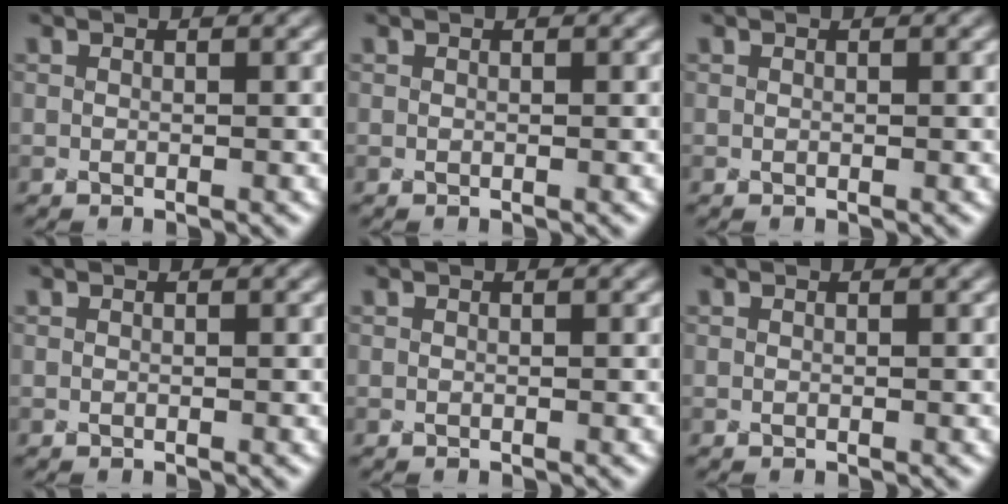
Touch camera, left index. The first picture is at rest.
{"total": 0.0}
{"total": 0.0}
{"total": 0.0}
{"total": 0.0}
{"total": 0.0}